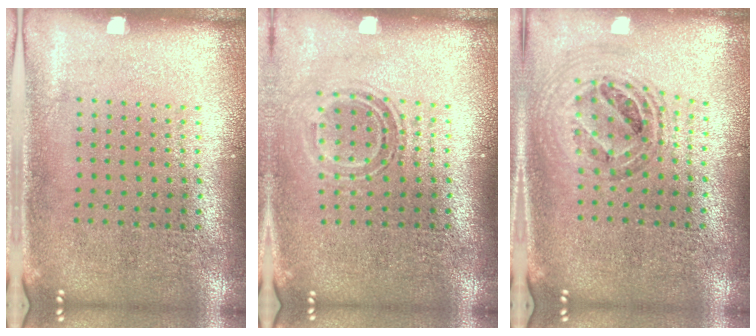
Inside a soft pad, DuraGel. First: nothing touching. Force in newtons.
{"total": 1.5, "press": 1.1, "slide": 1.0}
{"total": 1.0, "press": 1.0, "slide": 0.1}